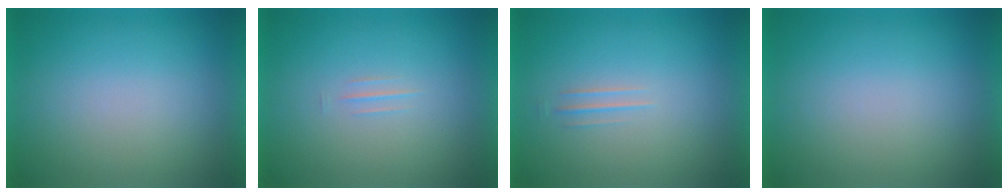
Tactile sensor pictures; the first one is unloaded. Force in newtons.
{"total": 1.3}
{"total": 1.2}
{"total": 0.0}